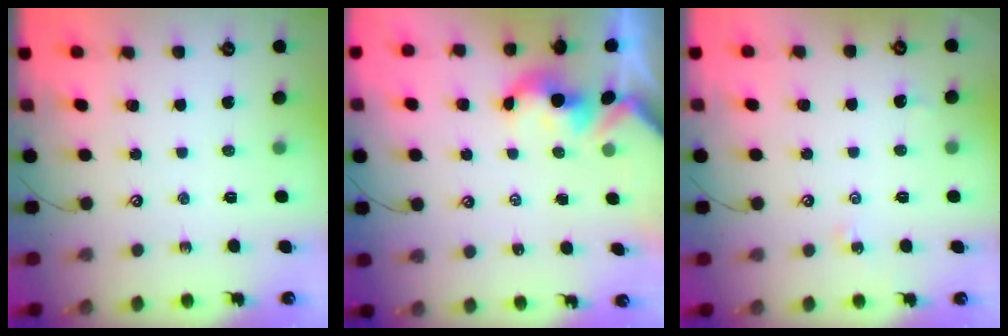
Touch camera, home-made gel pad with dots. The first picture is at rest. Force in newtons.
{"total": 1.5, "press": 1.5, "slide": 0.3}
{"total": 1.6, "press": 1.6, "slide": 0.4}